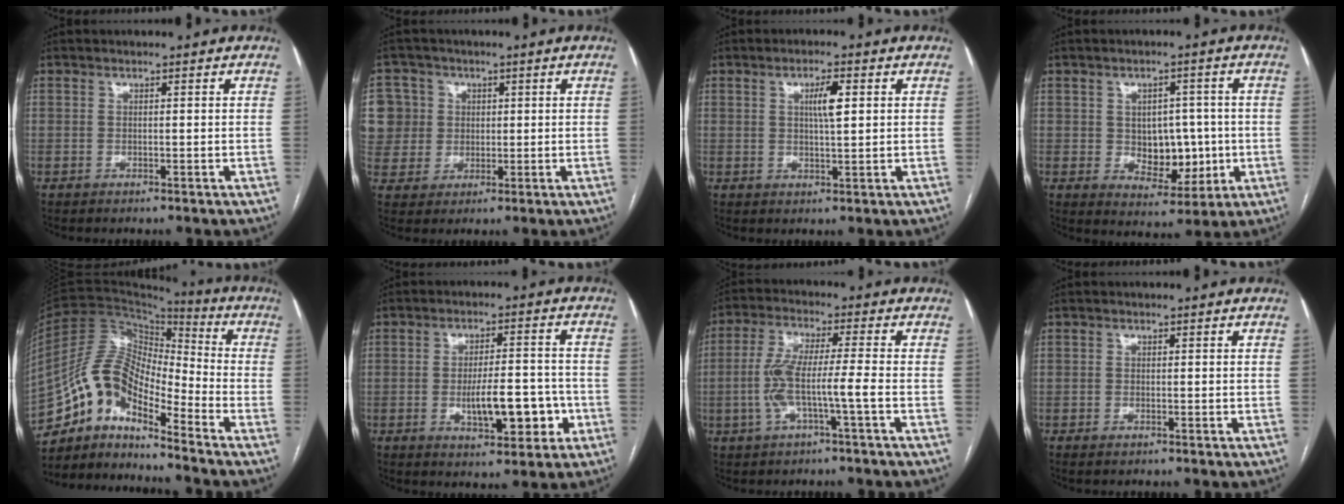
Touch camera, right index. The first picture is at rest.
{"total": 12.1, "force": [2.6, 11.6, 2.4], "torque": [-0.086, 0.043, 0.067]}
{"total": 4.0, "force": [1.2, 0.7, 3.8], "torque": [-0.066, 0.004, 0.020]}
{"total": 7.9, "force": [-0.3, 5.3, 5.8], "torque": [-0.075, 0.009, 0.009]}
{"total": 12.5, "force": [-9.5, 3.8, 7.2], "torque": [-0.140, 0.045, -0.175]}
{"total": 9.2, "force": [-2.4, 3.2, 8.2], "torque": [-0.127, 0.012, -0.030]}
{"total": 7.7, "force": [-2.0, 0.2, 7.5], "torque": [-0.157, 0.014, -0.040]}
{"total": 0.7, "force": [-0.4, 0.4, 0.4], "torque": [-0.008, 0.000, -0.002]}